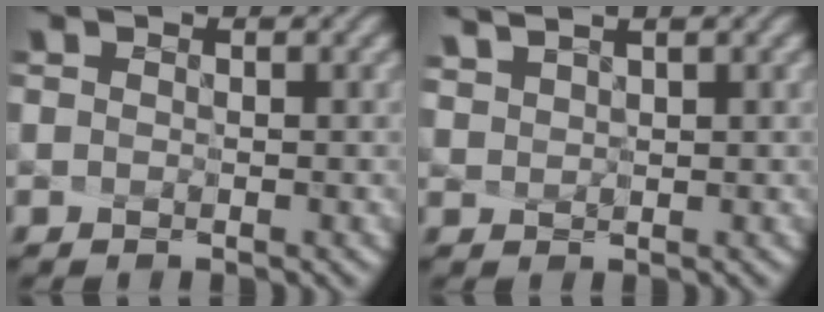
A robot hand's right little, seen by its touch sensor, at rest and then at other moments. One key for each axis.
{"total": 1.5, "fx": 1.5, "fy": 0.0, "fz": 0.1, "tx": -0.031, "ty": -0.006, "tz": 0.054}